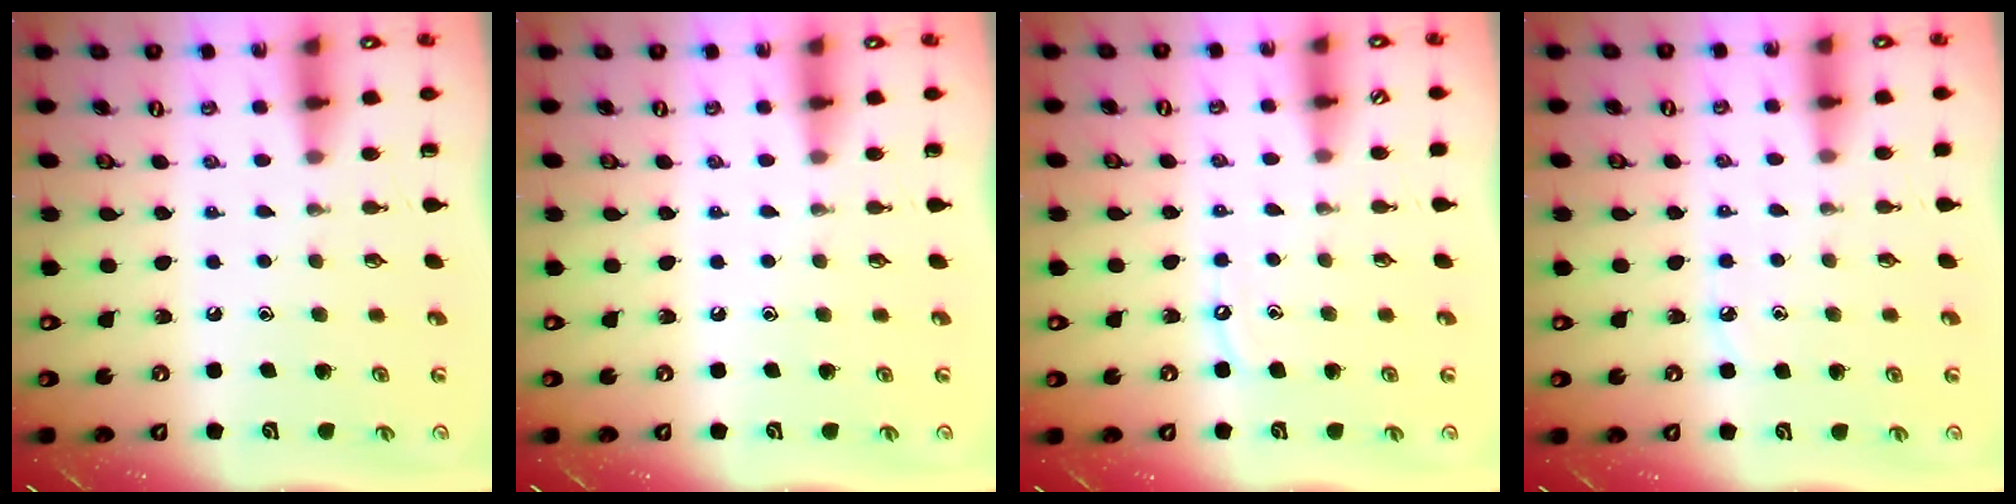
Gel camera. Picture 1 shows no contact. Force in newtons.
{"total": 0.0}
{"total": 4.5, "press": 4.4, "slide": 0.6}
{"total": 3.7, "press": 3.7, "slide": 0.5}